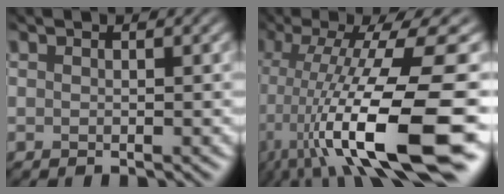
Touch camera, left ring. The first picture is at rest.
{"total": 15.7, "force": [-5.0, 3.8, 14.4], "torque": [-0.254, -0.019, -0.067]}